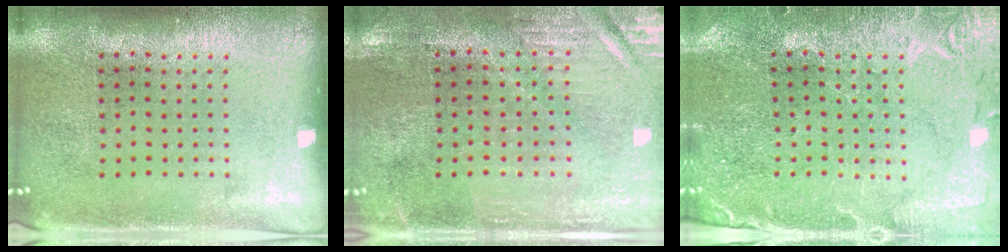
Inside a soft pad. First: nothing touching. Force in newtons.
{"total": 0.7, "press": 0.6, "slide": 0.2}
{"total": 0.5, "press": 0.5, "slide": 0.2}